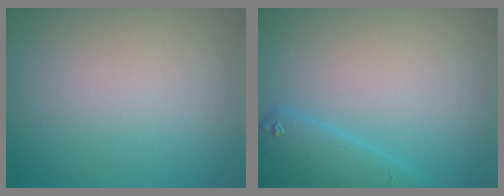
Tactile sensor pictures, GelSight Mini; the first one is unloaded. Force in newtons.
{"total": 2.9, "press": 2.9, "slide": 0.2}